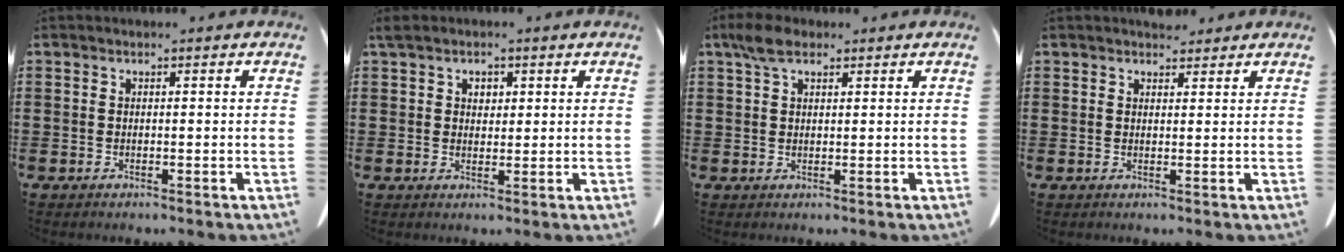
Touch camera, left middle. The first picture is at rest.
{"total": 2.4, "force": [1.5, 1.7, 1.0], "torque": [-0.018, 0.005, 0.024]}
{"total": 3.9, "force": [2.5, 2.0, 2.3], "torque": [-0.053, 0.009, 0.046]}
{"total": 2.5, "force": [2.3, 0.8, 0.3], "torque": [-0.004, -0.005, 0.043]}